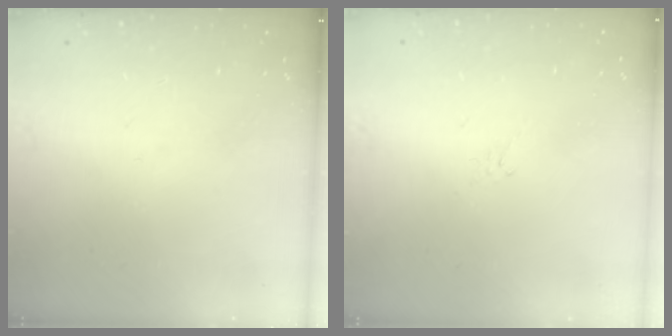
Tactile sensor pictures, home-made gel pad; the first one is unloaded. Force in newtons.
{"total": 2.1, "press": 2.0, "slide": 0.6}